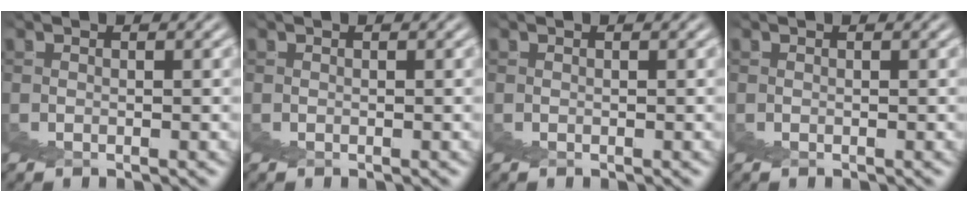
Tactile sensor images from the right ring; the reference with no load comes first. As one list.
[{"total": 0.0}, {"total": 0.0}, {"total": 0.0}]